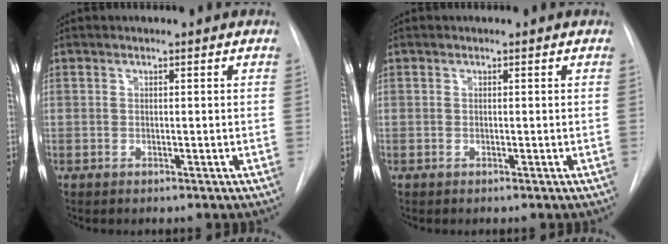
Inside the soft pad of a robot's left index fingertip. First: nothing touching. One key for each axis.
{"total": 0.0}